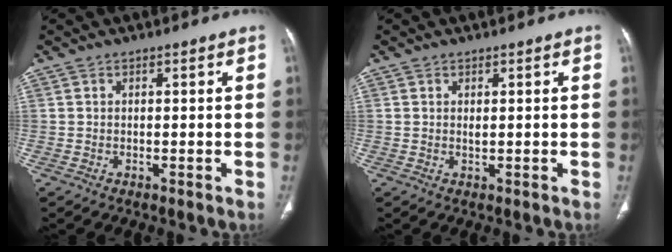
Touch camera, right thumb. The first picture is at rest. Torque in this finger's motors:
{"motor_torque": [0.19, 0.15, 0.21, -0.09, 0.04]}